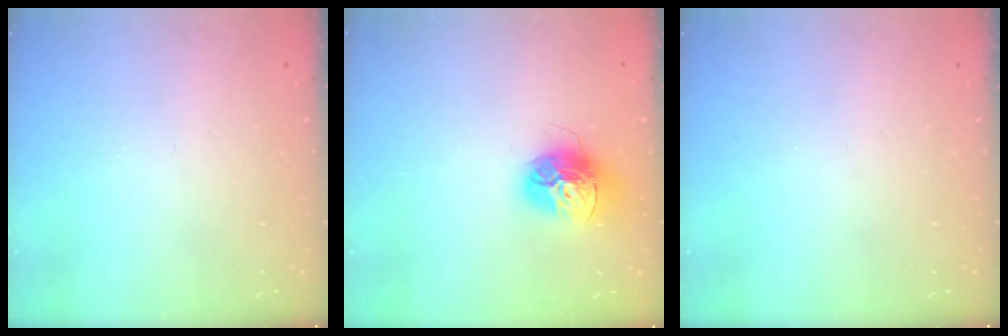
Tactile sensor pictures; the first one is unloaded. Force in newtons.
{"total": 14.4, "press": 14.3, "slide": 1.5}
{"total": 0.0}